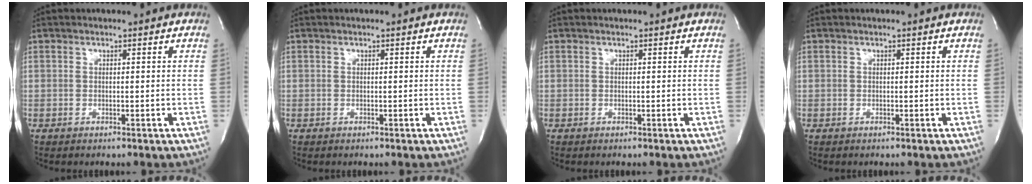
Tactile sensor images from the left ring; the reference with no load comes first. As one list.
[{"total": 0.0}, {"total": 0.0}, {"total": 0.0}]